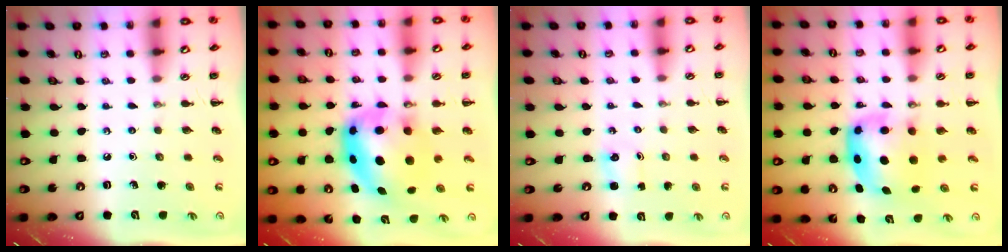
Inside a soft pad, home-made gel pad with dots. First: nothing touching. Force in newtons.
{"total": 8.6, "press": 8.4, "slide": 1.9}
{"total": 0.9, "press": 0.8, "slide": 0.2}
{"total": 6.1, "press": 5.9, "slide": 1.2}